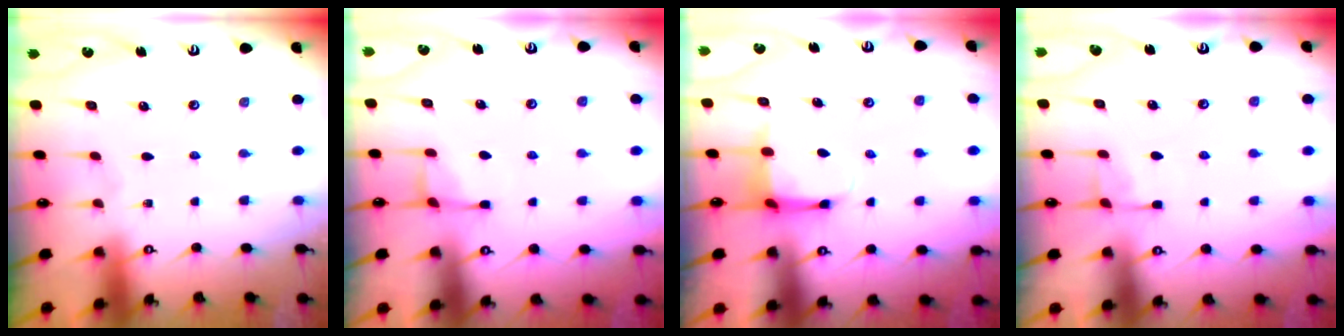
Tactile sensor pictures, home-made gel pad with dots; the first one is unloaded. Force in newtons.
{"total": 5.3, "press": 5.2, "slide": 0.5}
{"total": 4.2, "press": 4.1, "slide": 1.0}
{"total": 4.7, "press": 4.7, "slide": 0.7}